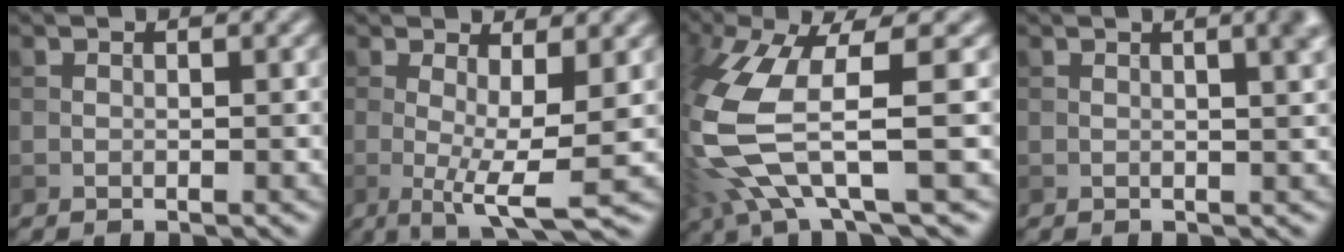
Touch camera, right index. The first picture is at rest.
{"total": 5.6, "force": [-0.1, 1.2, 5.4], "torque": [-0.084, -0.014, 0.000]}
{"total": 10.3, "force": [-1.3, 3.1, 9.7], "torque": [-0.225, -0.011, -0.028]}
{"total": 4.4, "force": [1.8, 1.8, 3.5], "torque": [-0.019, 0.019, 0.003]}